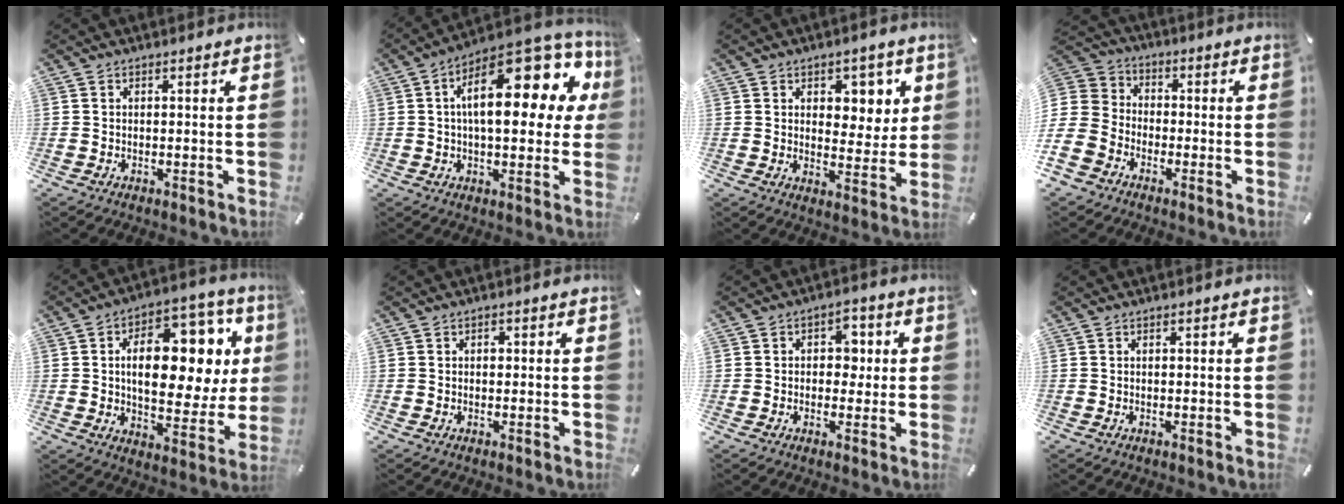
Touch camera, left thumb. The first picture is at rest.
{"total": 21.9, "force": [6.5, 10.1, 18.3], "torque": [-0.277, -0.039, 0.105]}
{"total": 6.3, "force": [3.0, 4.9, 2.7], "torque": [-0.016, -0.016, 0.045]}
{"total": 10.5, "force": [-5.1, 8.4, 3.7], "torque": [-0.097, 0.033, -0.098]}
{"total": 19.6, "force": [4.9, 11.0, 15.5], "torque": [-0.216, -0.027, 0.078]}
{"total": 0.9, "force": [0.1, 0.8, 0.4], "torque": [0.000, 0.001, -0.002]}
{"total": 4.0, "force": [-0.2, 3.1, 2.5], "torque": [-0.018, -0.001, -0.016]}
{"total": 0.0}